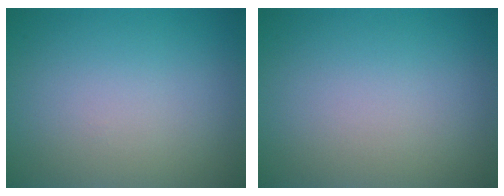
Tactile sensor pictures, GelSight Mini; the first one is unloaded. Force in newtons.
{"total": 0.0}